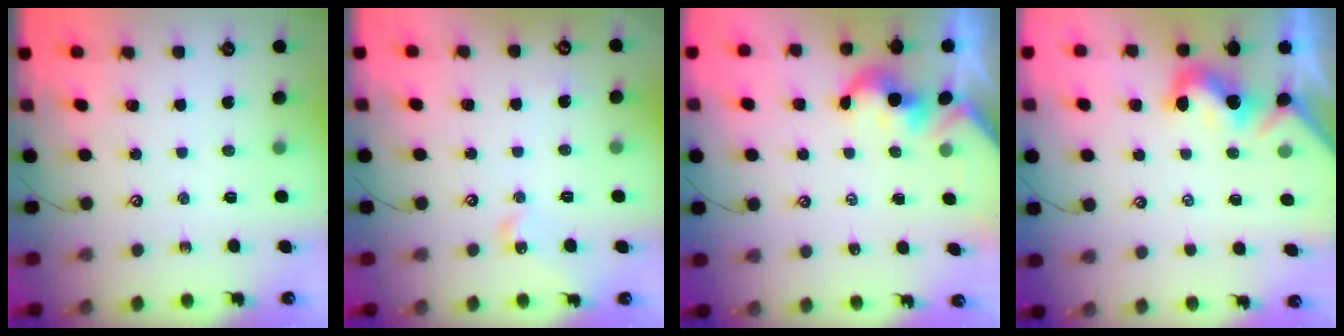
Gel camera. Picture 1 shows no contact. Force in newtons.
{"total": 5.1, "press": 5.1, "slide": 0.2}
{"total": 2.0, "press": 2.0, "slide": 0.4}
{"total": 0.0}